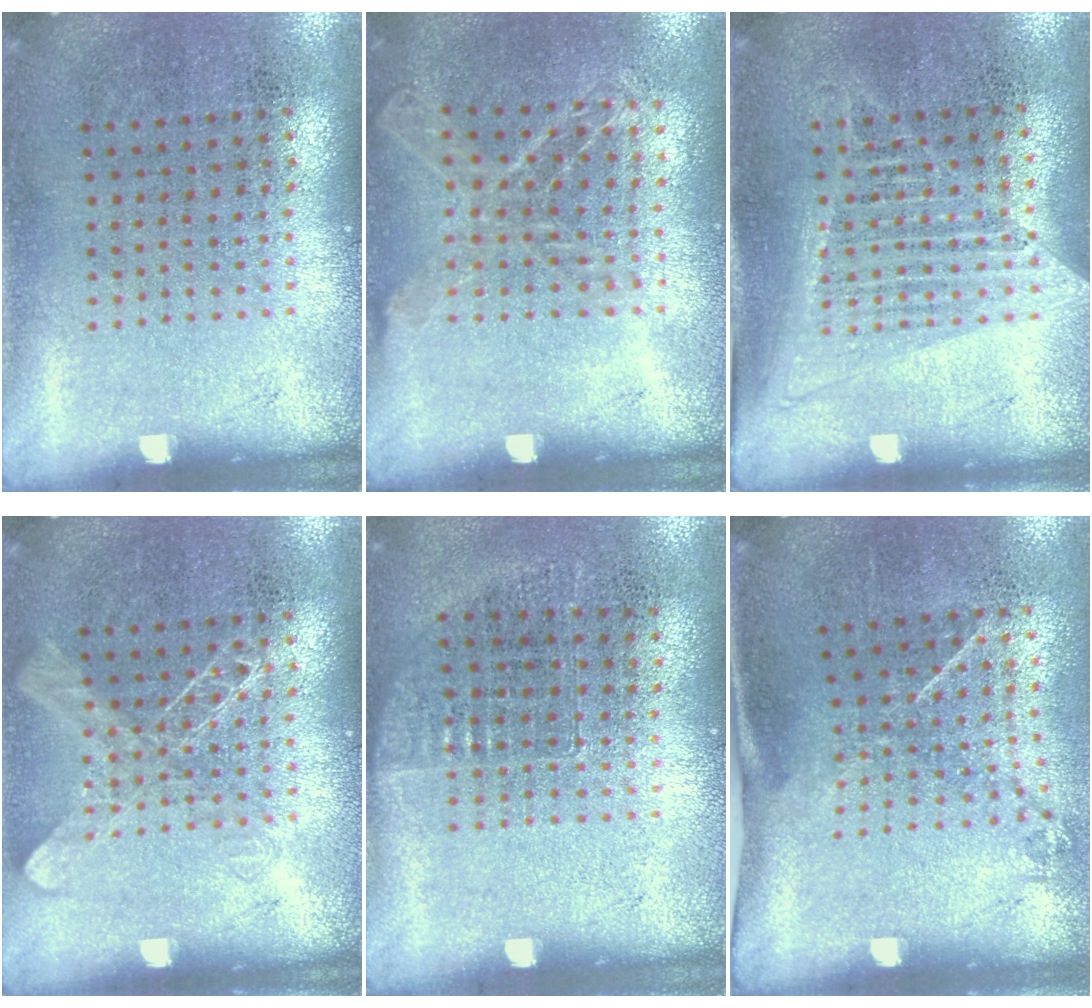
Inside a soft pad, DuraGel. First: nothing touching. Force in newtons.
{"total": 1.1, "press": 1.1, "slide": 0.3}
{"total": 1.3, "press": 1.2, "slide": 0.5}
{"total": 1.7, "press": 1.7, "slide": 0.4}
{"total": 0.7, "press": 0.6, "slide": 0.1}
{"total": 1.4, "press": 0.9, "slide": 1.0}